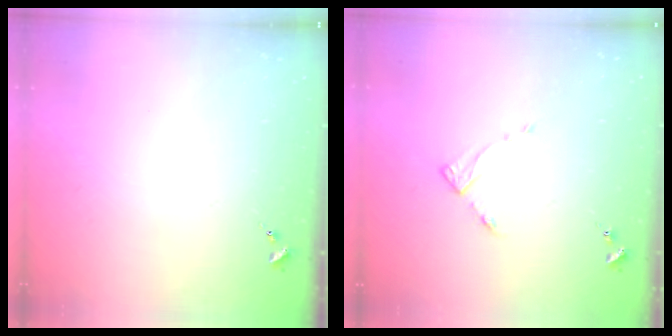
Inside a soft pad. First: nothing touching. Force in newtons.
{"total": 3.7, "press": 3.6, "slide": 0.4}